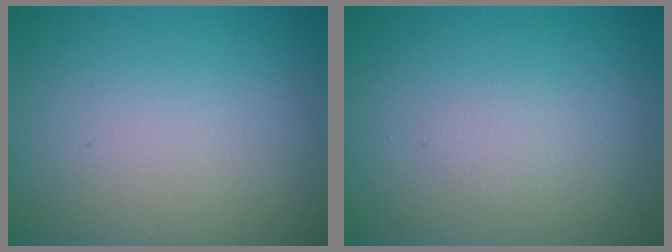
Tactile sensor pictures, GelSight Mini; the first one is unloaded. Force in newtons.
{"total": 0.6, "press": 0.6, "slide": 0.1}